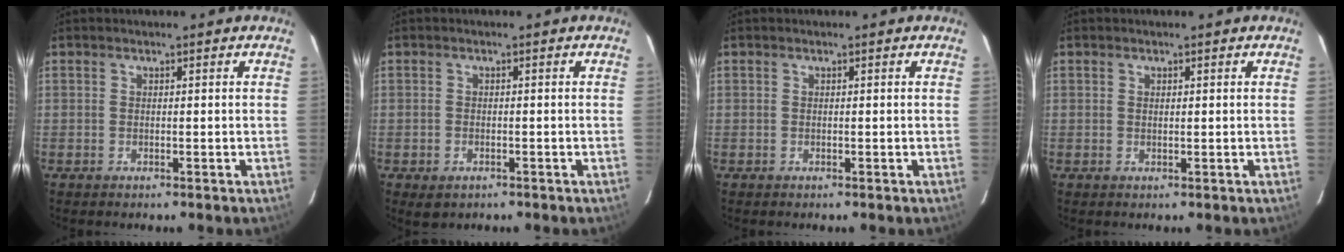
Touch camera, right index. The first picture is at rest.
{"total": 2.3, "force": [-1.2, 1.7, 1.1], "torque": [-0.021, -0.004, -0.015]}
{"total": 0.0}
{"total": 0.6, "force": [0.3, 0.3, 0.4], "torque": [-0.008, 0.003, 0.005]}